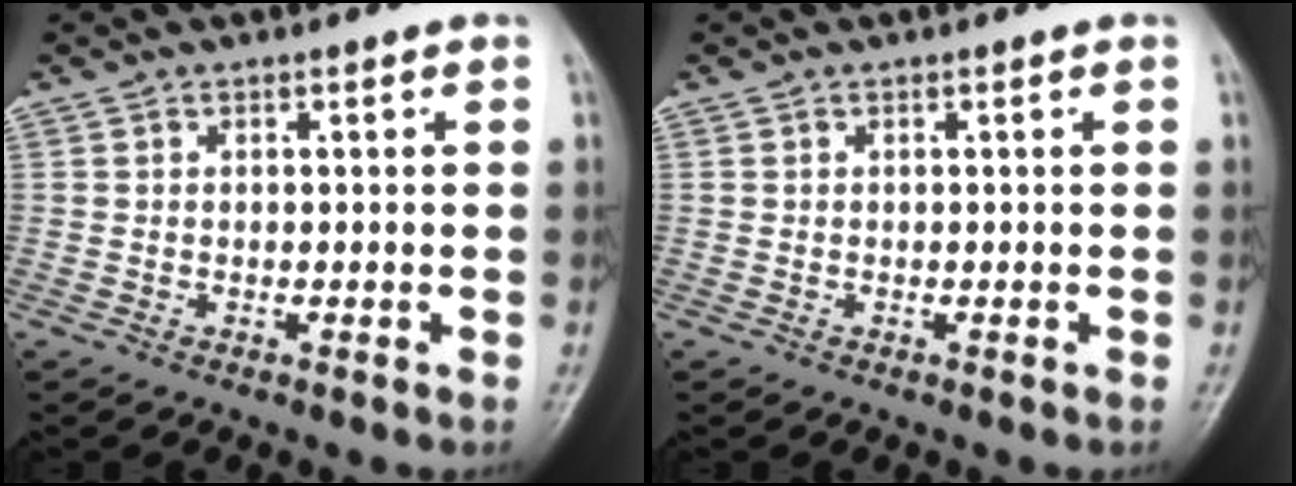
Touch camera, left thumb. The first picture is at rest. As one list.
[{"total": 0.0}]